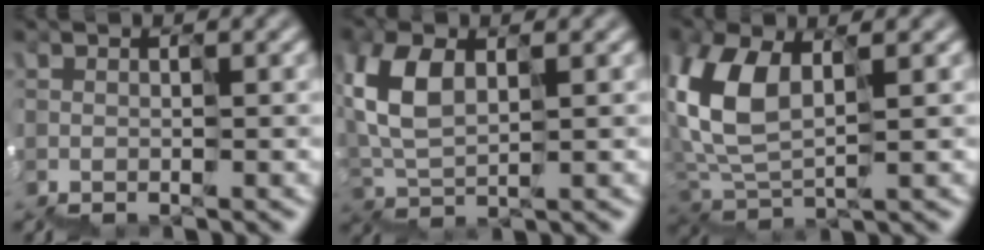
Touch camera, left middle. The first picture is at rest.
{"total": 4.2, "force": [2.0, 2.3, 2.9], "torque": [-0.099, 0.024, 0.034]}
{"total": 5.3, "force": [2.2, 3.1, 3.8], "torque": [-0.125, 0.020, 0.037]}